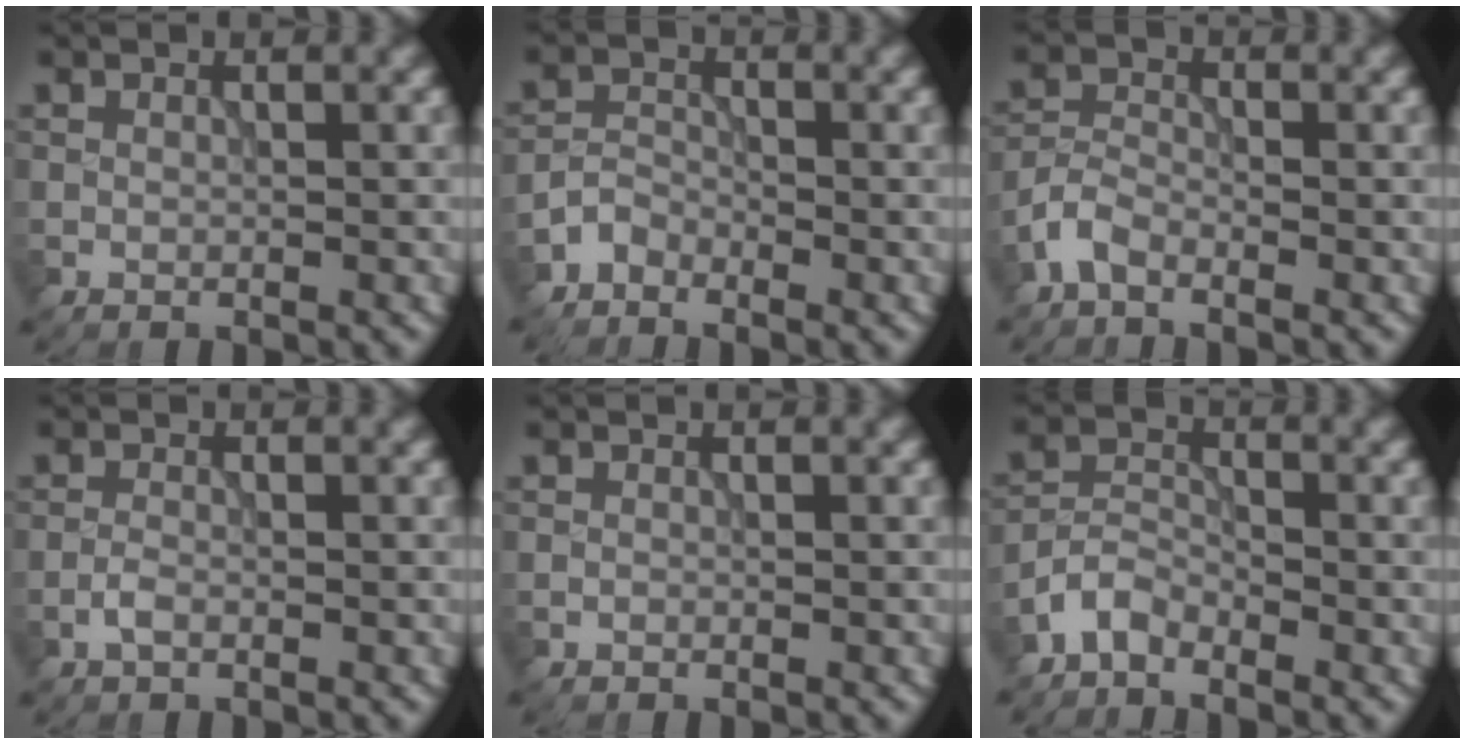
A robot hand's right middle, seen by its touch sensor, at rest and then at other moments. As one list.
[{"total": 1.8, "force": [-1.5, 0.8, 0.4], "torque": [-0.008, 0.007, -0.038]}, {"total": 2.3, "force": [-1.6, 1.0, 1.3], "torque": [-0.029, 0.007, -0.042]}, {"total": 1.0, "force": [-0.6, 0.4, 0.7], "torque": [-0.018, 0.002, -0.016]}, {"total": 0.0}, {"total": 2.5, "force": [-2.1, 1.1, 0.9], "torque": [-0.017, 0.008, -0.053]}]